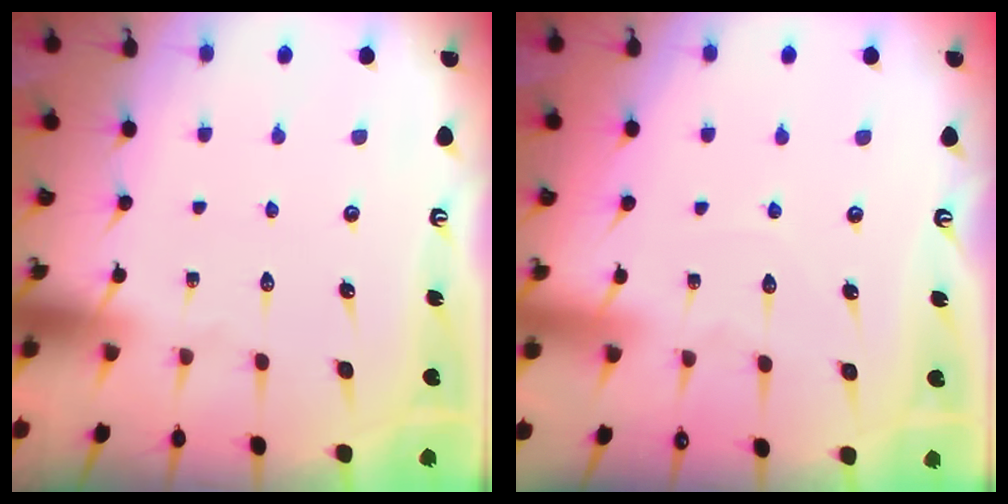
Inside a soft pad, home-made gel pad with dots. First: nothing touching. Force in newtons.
{"total": 2.9, "press": 2.9, "slide": 0.2}